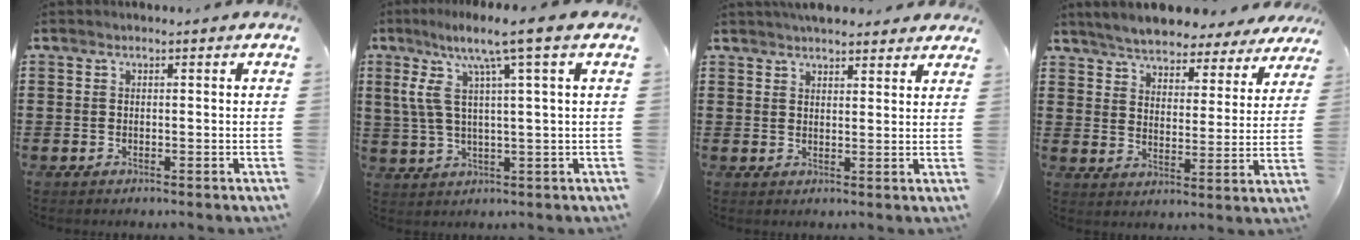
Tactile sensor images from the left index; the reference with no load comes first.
{"total": 9.5, "force": [4.4, 0.3, 8.4], "torque": [-0.189, -0.009, 0.066]}
{"total": 3.8, "force": [3.6, 0.7, 1.0], "torque": [-0.027, -0.004, 0.068]}
{"total": 5.4, "force": [5.3, 0.3, 0.7], "torque": [-0.043, -0.035, 0.092]}